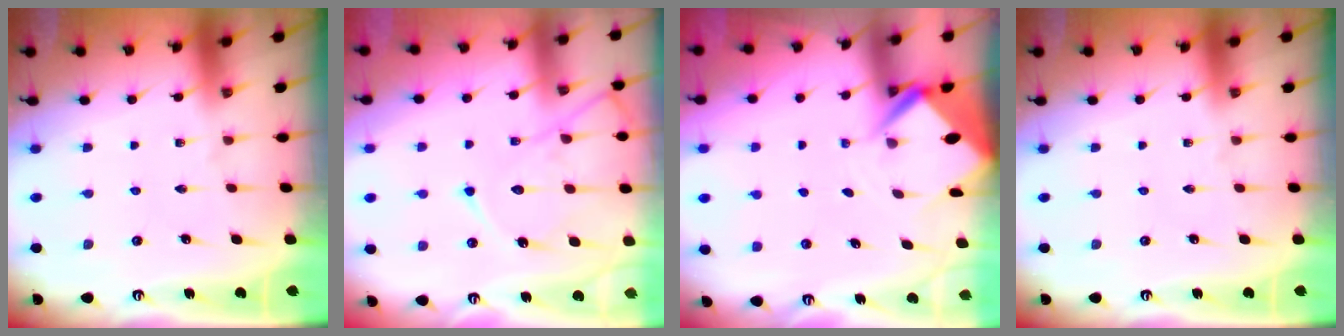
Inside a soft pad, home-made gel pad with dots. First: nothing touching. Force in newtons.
{"total": 12.7, "press": 12.7, "slide": 1.2}
{"total": 4.2, "press": 4.2, "slide": 0.3}
{"total": 0.0}